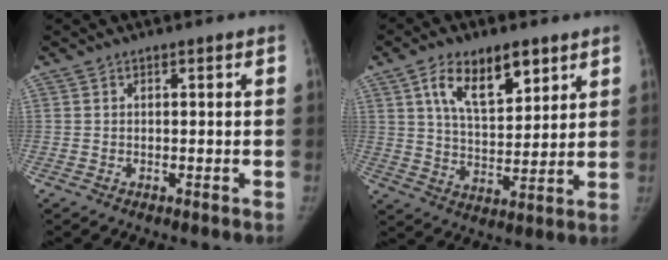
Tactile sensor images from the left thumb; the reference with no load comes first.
{"total": 13.0, "force": [6.9, 6.3, 9.0], "torque": [-0.123, -0.031, 0.126]}